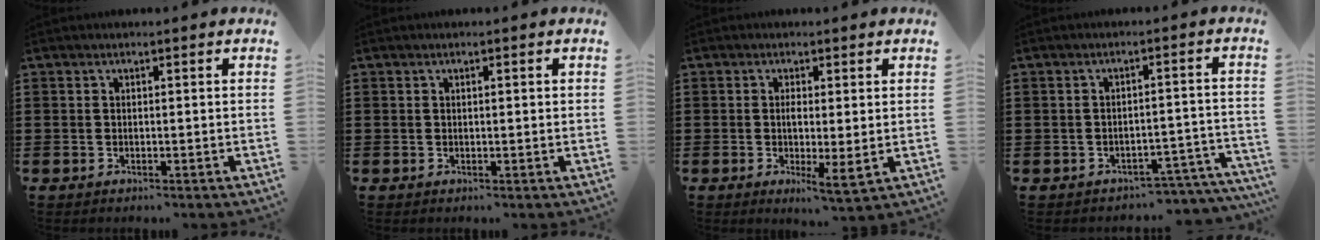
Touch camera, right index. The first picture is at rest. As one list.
[{"total": 0.5, "force": [0.2, 0.1, 0.5], "torque": [-0.010, -0.001, 0.004]}, {"total": 3.4, "force": [0.0, 0.6, 3.4], "torque": [-0.064, -0.002, -0.001]}, {"total": 2.8, "force": [-2.7, 0.7, 0.4], "torque": [-0.012, 0.004, -0.058]}]